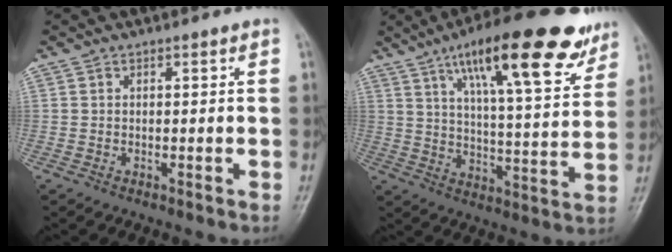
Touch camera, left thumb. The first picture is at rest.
{"total": 22.1, "force": [13.1, 5.9, 16.8], "torque": [-0.228, -0.037, 0.201]}